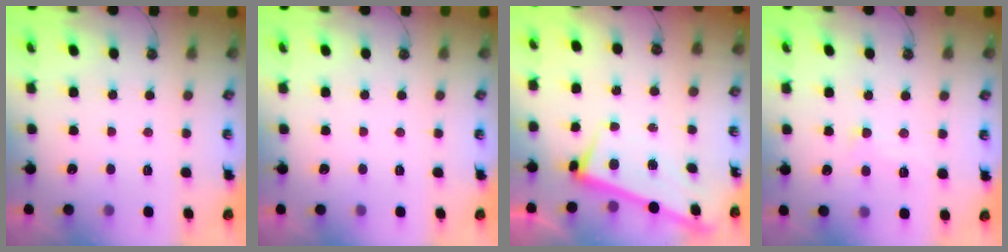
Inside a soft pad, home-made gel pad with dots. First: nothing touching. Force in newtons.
{"total": 0.0}
{"total": 2.9, "press": 2.9, "slide": 0.4}
{"total": 2.4, "press": 2.4, "slide": 0.5}